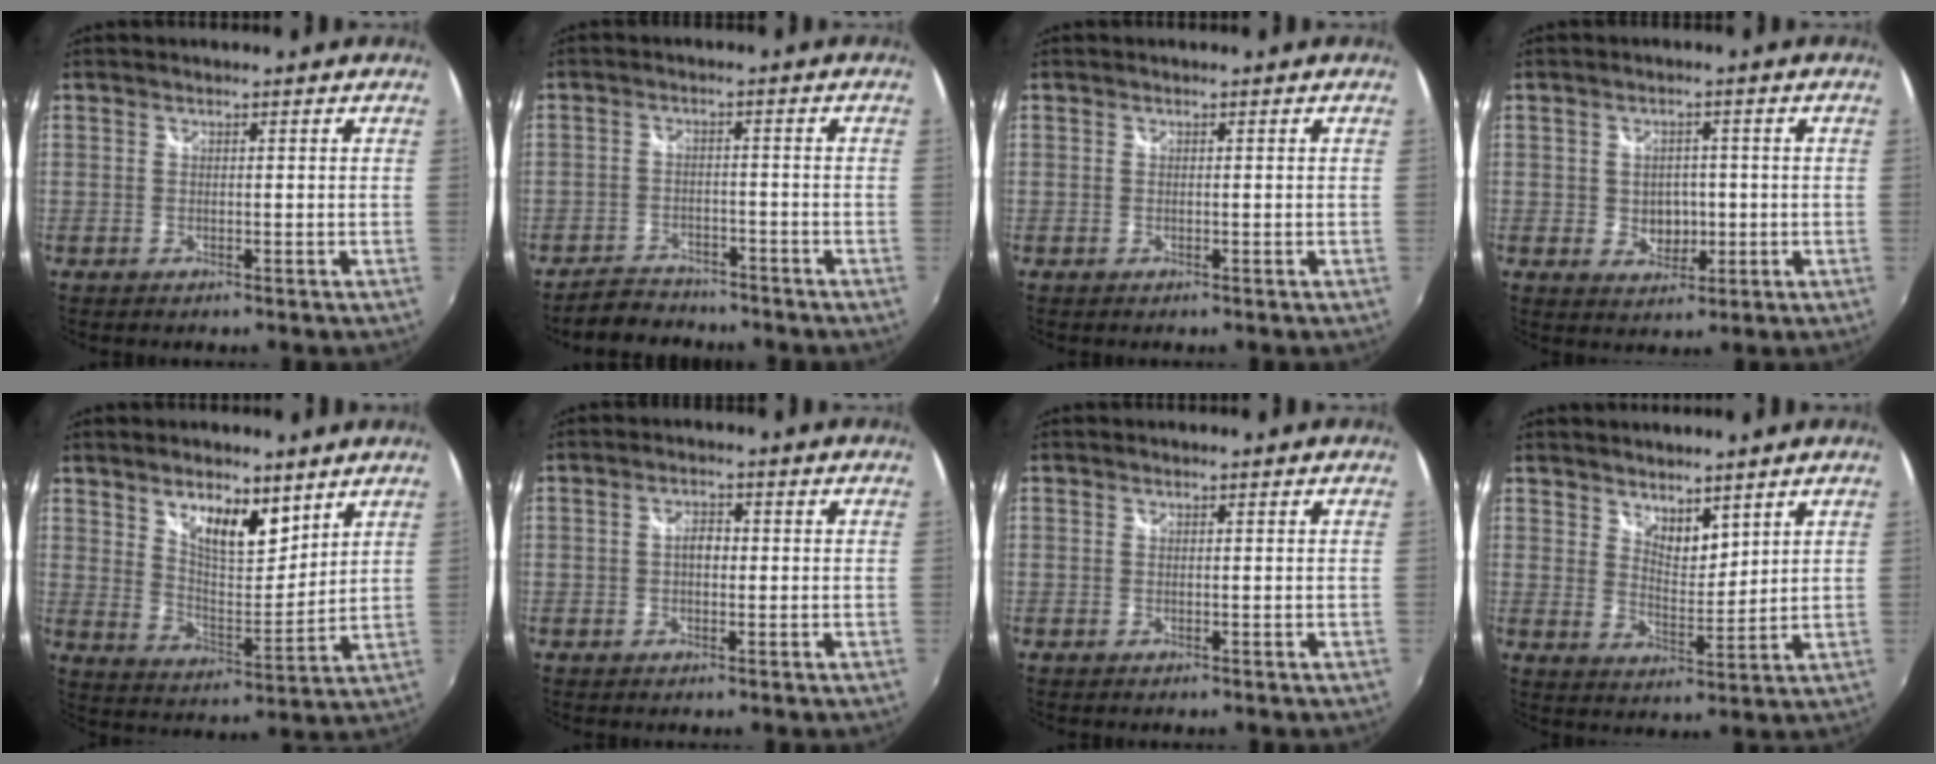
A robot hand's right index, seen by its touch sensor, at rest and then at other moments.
{"total": 6.2, "force": [-5.5, 2.7, 0.9], "torque": [-0.041, 0.006, -0.087]}
{"total": 0.0}
{"total": 5.0, "force": [-0.5, 4.0, 2.9], "torque": [-0.049, 0.001, -0.002]}
{"total": 10.3, "force": [6.6, 4.1, 6.8], "torque": [-0.105, -0.002, 0.117]}
{"total": 2.5, "force": [-0.1, 1.6, 1.9], "torque": [-0.031, 0.007, -0.004]}
{"total": 0.0}
{"total": 5.3, "force": [4.3, 2.2, 2.2], "torque": [-0.026, -0.004, 0.076]}